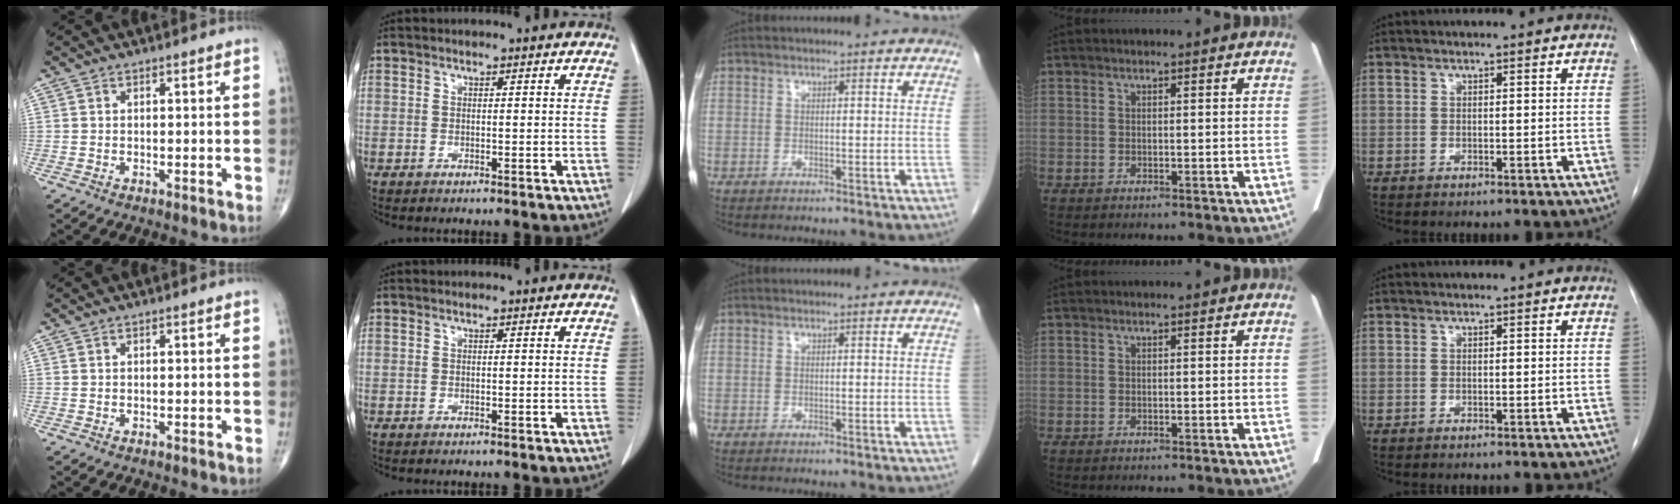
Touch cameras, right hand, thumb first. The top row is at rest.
{}